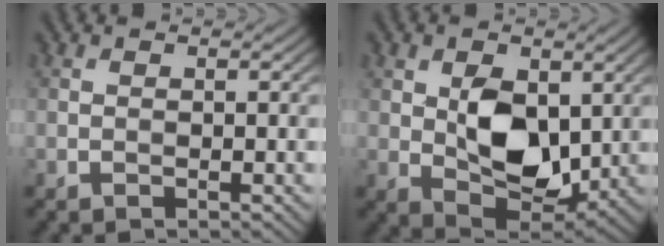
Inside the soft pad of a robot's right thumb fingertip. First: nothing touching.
{"total": 8.6, "force": [1.1, 5.5, 6.5], "torque": [-0.122, -0.011, 0.024]}